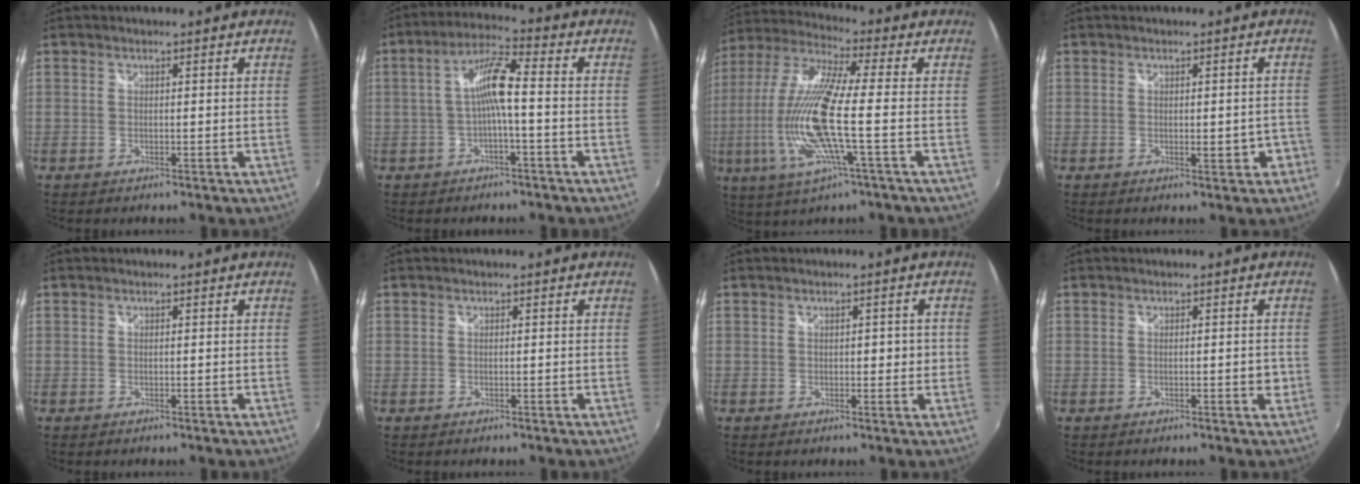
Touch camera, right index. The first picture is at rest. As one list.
[{"total": 6.9, "force": [-1.2, 0.6, 6.7], "torque": [-0.143, 0.017, -0.021]}, {"total": 17.9, "force": [-3.6, 1.9, 17.4], "torque": [-0.338, -0.016, -0.071]}, {"total": 2.9, "force": [-1.2, 1.4, 2.2], "torque": [-0.030, 0.005, -0.008]}, {"total": 0.0}, {"total": 0.0}, {"total": 2.0, "force": [0.0, 1.3, 1.5], "torque": [-0.017, 0.005, 0.001]}, {"total": 1.3, "force": [-0.1, 0.6, 1.2], "torque": [-0.012, 0.006, 0.002]}]